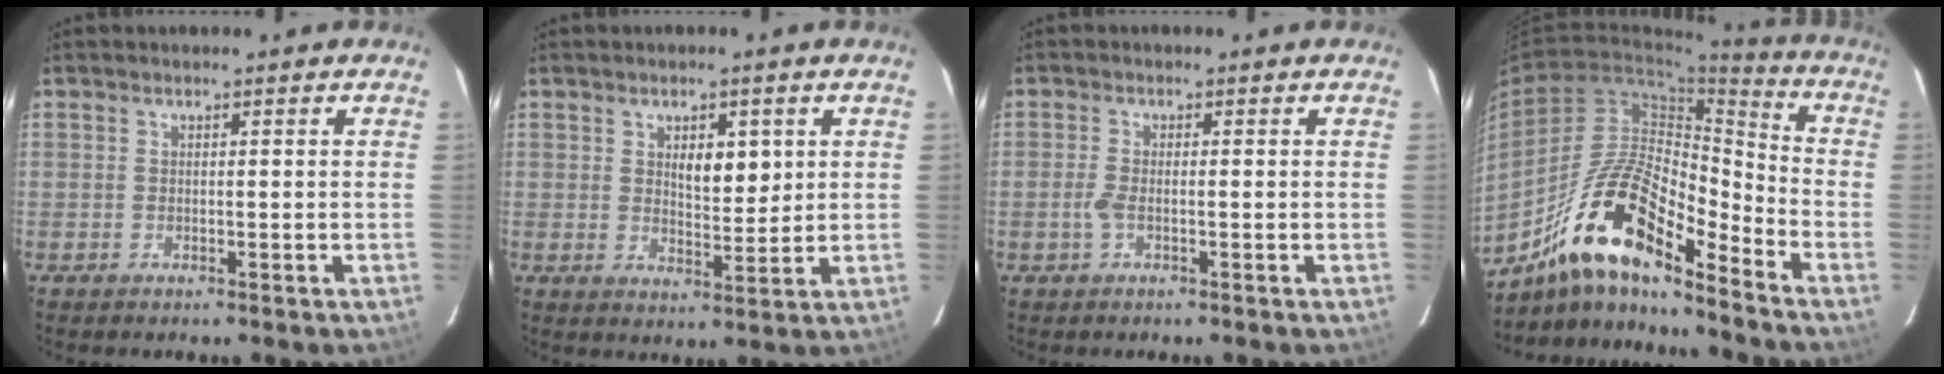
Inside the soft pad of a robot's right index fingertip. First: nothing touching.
{"total": 5.5, "force": [1.7, 2.5, 4.6], "torque": [-0.074, 0.000, 0.033]}
{"total": 2.3, "force": [-0.7, 0.9, 2.0], "torque": [-0.053, 0.003, -0.014]}
{"total": 17.5, "force": [-12.0, 4.5, 11.9], "torque": [-0.219, 0.021, -0.213]}